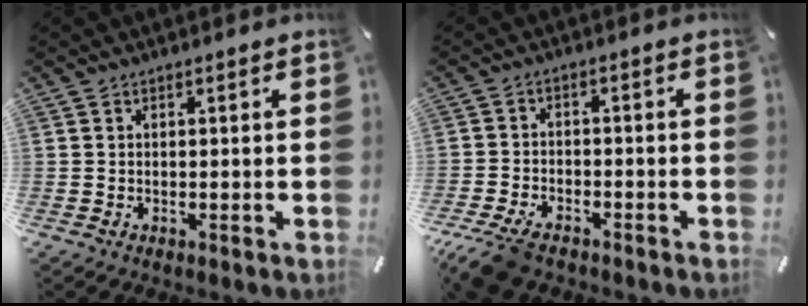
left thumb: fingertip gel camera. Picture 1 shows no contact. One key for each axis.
{"total": 6.9, "fx": -5.1, "fy": 3.1, "fz": 3.3, "tx": -0.086, "ty": 0.013, "tz": -0.100}